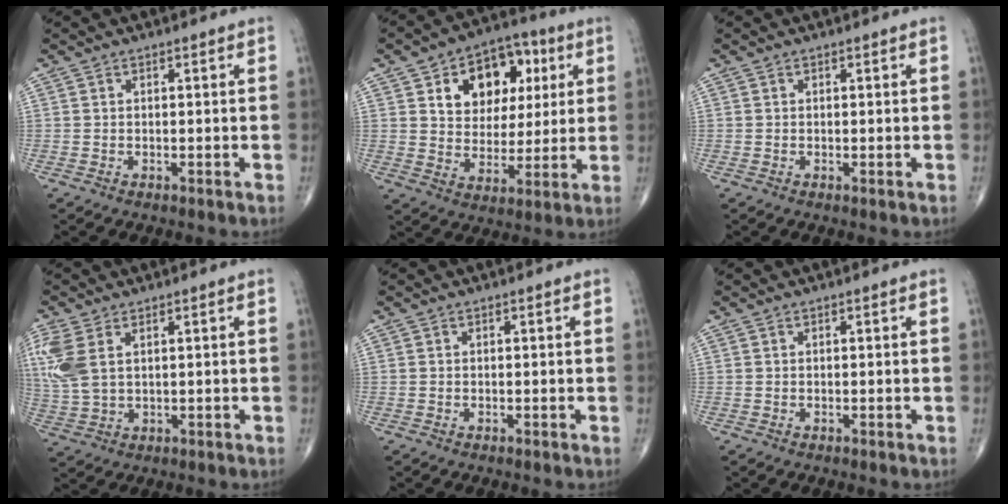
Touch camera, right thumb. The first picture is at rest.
{"total": 15.4, "force": [5.6, 10.9, 9.5], "torque": [-0.090, 0.000, 0.089]}
{"total": 0.0}
{"total": 9.6, "force": [3.1, 5.3, 7.3], "torque": [-0.198, 0.005, 0.075]}
{"total": 0.0}
{"total": 0.0}